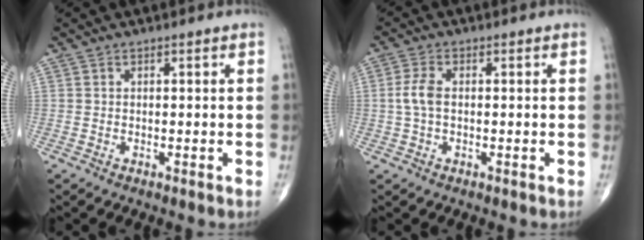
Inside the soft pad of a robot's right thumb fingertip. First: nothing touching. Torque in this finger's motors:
{"motor_torque": [-0.09, 0.39, 0.11, -0.05, 0.03]}